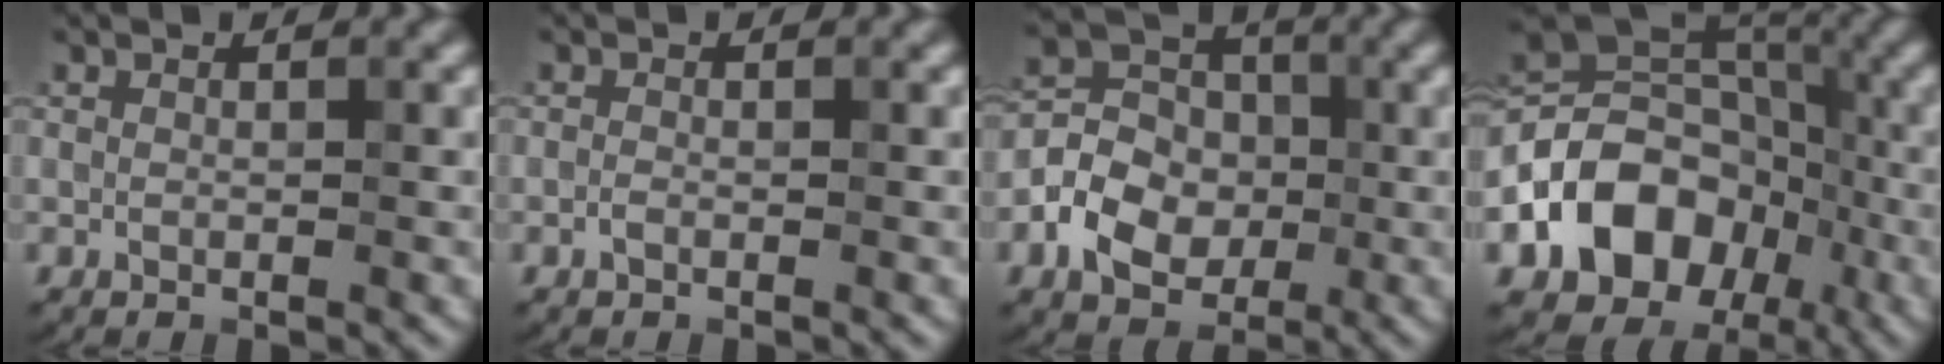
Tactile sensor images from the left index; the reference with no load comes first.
{"total": 0.6, "force": [-0.3, 0.2, 0.4], "torque": [-0.009, 0.000, -0.008]}
{"total": 5.9, "force": [-1.8, 4.7, 3.2], "torque": [-0.054, 0.003, -0.043]}
{"total": 10.4, "force": [-3.7, 8.0, 5.5], "torque": [-0.072, 0.009, -0.074]}